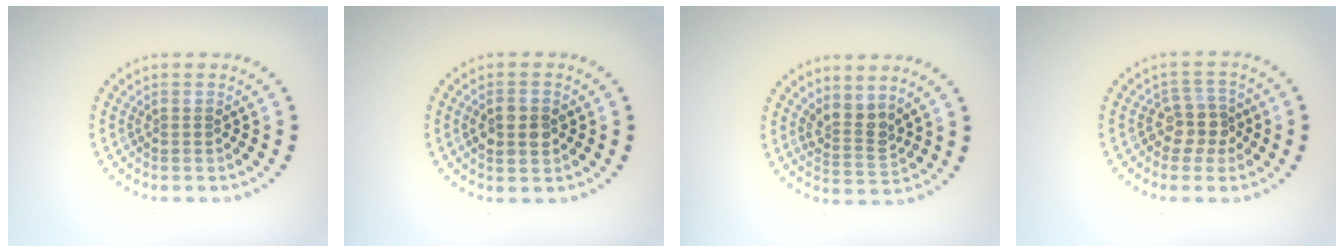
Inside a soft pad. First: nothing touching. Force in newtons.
{"total": 2.8, "press": 2.8, "slide": 0.2}
{"total": 2.6, "press": 1.9, "slide": 1.7}
{"total": 2.6, "press": 2.2, "slide": 1.4}